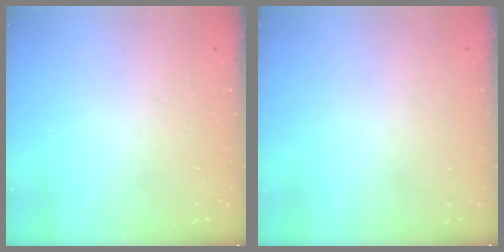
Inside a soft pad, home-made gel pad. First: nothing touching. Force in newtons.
{"total": 0.0}